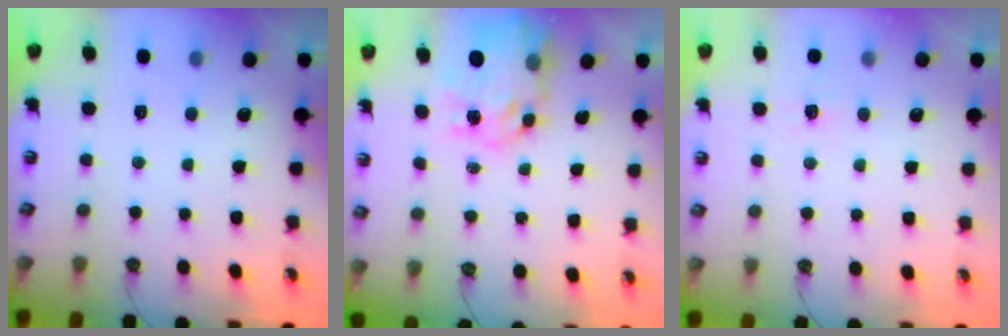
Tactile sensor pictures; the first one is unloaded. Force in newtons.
{"total": 11.7, "press": 11.6, "slide": 1.0}
{"total": 4.3, "press": 4.3, "slide": 0.6}